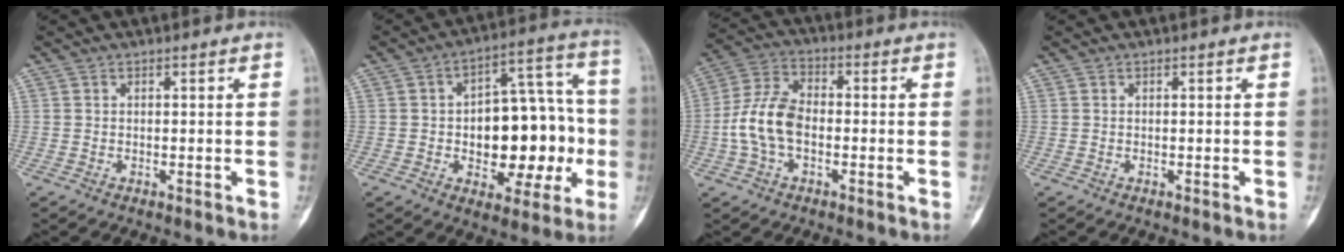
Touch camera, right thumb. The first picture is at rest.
{"total": 19.4, "force": [-2.4, 10.9, 15.8], "torque": [-0.175, 0.047, -0.024]}
{"total": 10.4, "force": [-1.7, 6.4, 8.0], "torque": [-0.163, 0.031, -0.040]}
{"total": 0.0}